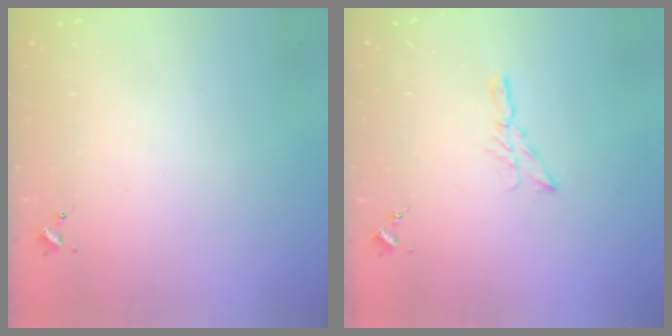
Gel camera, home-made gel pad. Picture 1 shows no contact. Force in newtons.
{"total": 5.8, "press": 5.7, "slide": 0.6}